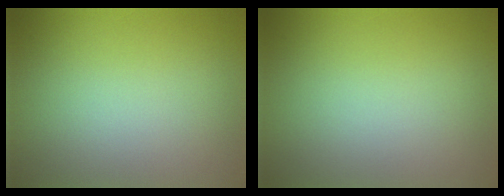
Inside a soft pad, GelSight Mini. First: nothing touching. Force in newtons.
{"total": 0.0}